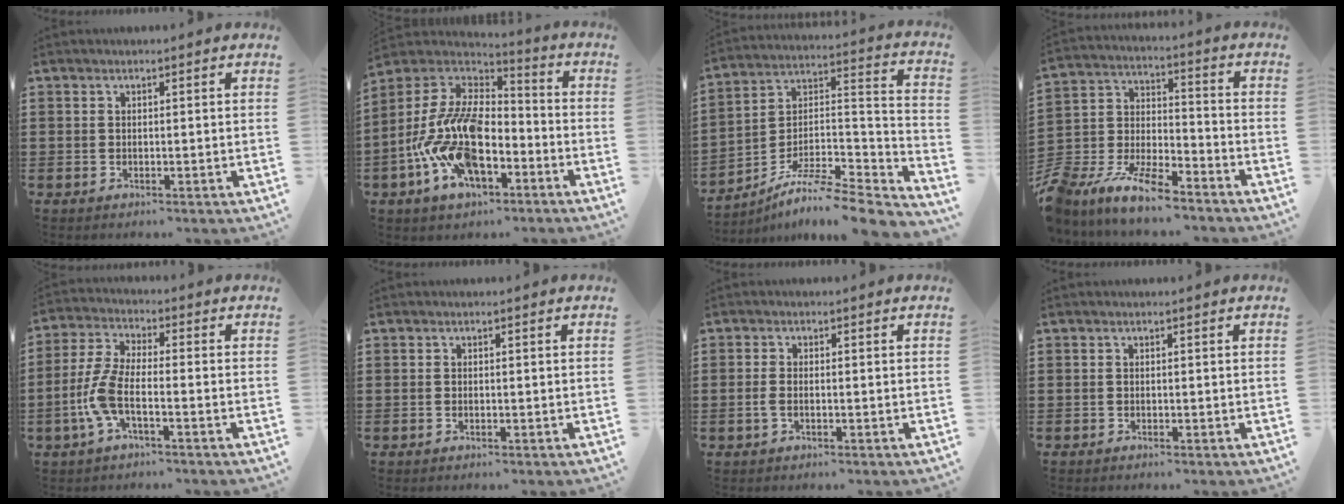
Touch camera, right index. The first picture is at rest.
{"total": 15.2, "force": [-5.6, 8.2, 11.5], "torque": [-0.271, 0.000, -0.114]}
{"total": 8.5, "force": [-7.1, 1.5, 4.5], "torque": [-0.075, 0.005, -0.140]}
{"total": 8.7, "force": [-7.9, 2.1, 3.1], "torque": [-0.081, 0.007, -0.160]}
{"total": 6.6, "force": [-2.6, 2.1, 5.7], "torque": [-0.154, -0.018, -0.057]}
{"total": 0.0}
{"total": 1.5, "force": [-0.5, 0.5, 1.3], "torque": [-0.033, -0.004, -0.011]}
{"total": 0.0}